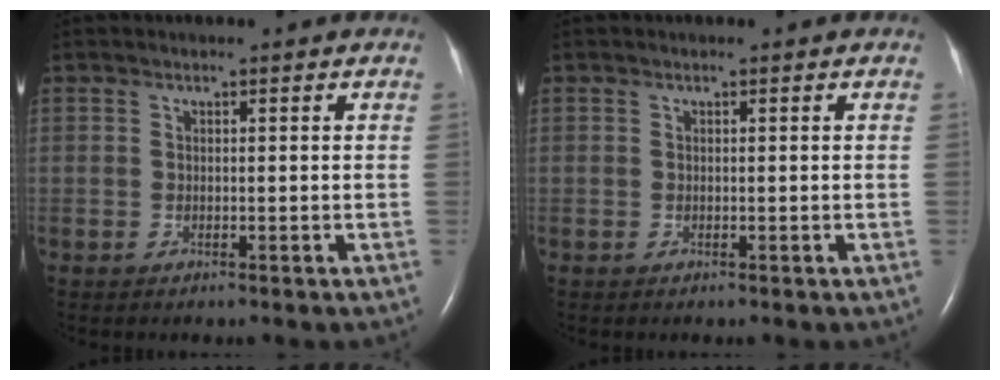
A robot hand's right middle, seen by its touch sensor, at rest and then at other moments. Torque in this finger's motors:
{"motor_torque": [0.00, 0.00, 0.00, 0.01]}